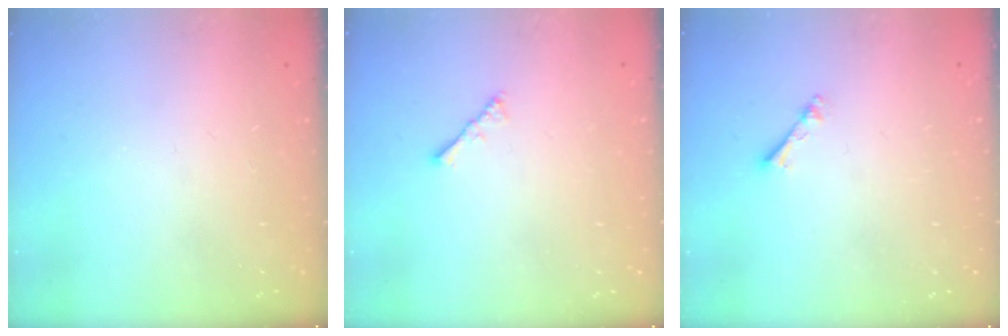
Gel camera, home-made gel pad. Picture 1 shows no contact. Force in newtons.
{"total": 2.1, "press": 2.0, "slide": 0.4}
{"total": 1.7, "press": 1.7, "slide": 0.3}